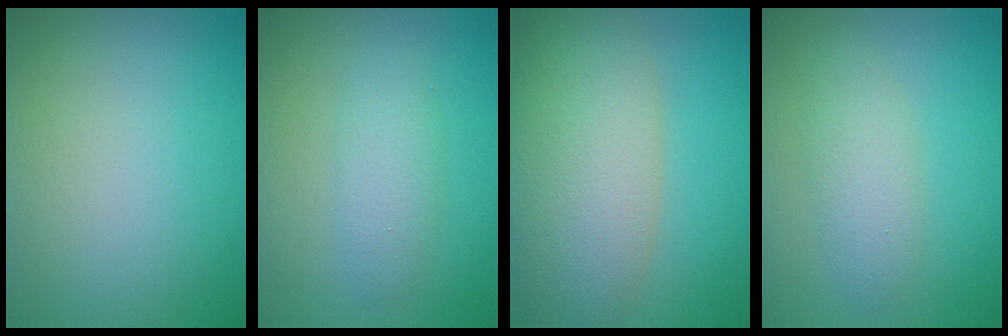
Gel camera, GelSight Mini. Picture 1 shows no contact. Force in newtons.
{"total": 2.3, "press": 2.3, "slide": 0.1}
{"total": 9.0, "press": 9.0, "slide": 0.6}
{"total": 2.6, "press": 2.6, "slide": 0.1}